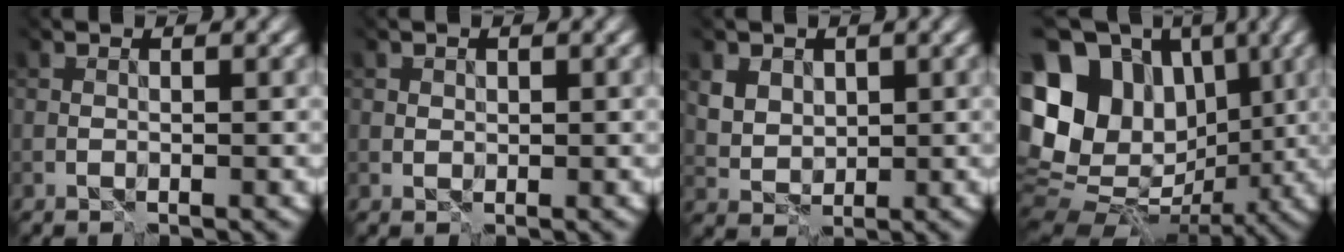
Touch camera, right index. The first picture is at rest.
{"total": 0.7, "force": [0.4, 0.5, -0.3], "torque": [0.007, -0.004, 0.008]}
{"total": 3.9, "force": [2.1, 3.0, 1.4], "torque": [-0.041, 0.002, 0.042]}
{"total": 15.2, "force": [3.7, 12.0, 8.6], "torque": [-0.169, 0.031, 0.074]}